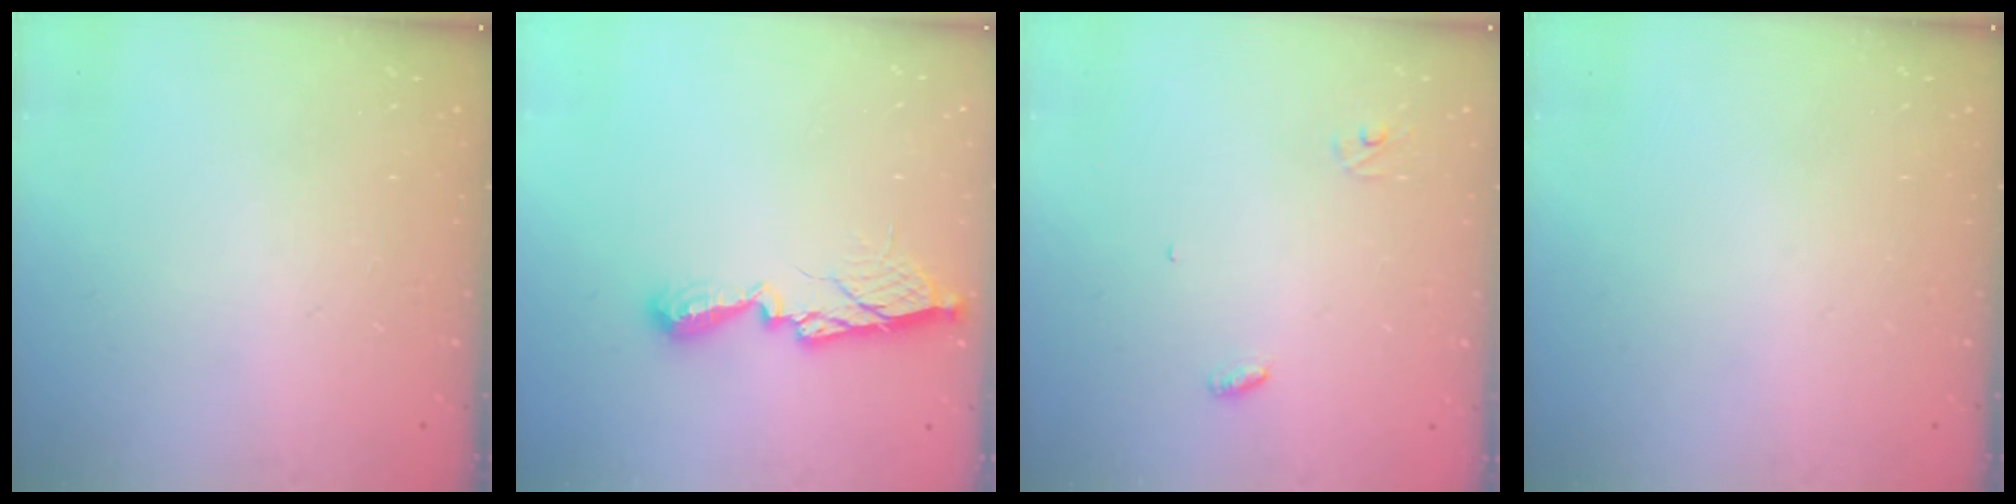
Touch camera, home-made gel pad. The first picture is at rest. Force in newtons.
{"total": 11.0, "press": 11.0, "slide": 0.4}
{"total": 3.2, "press": 3.2, "slide": 0.3}
{"total": 0.0}